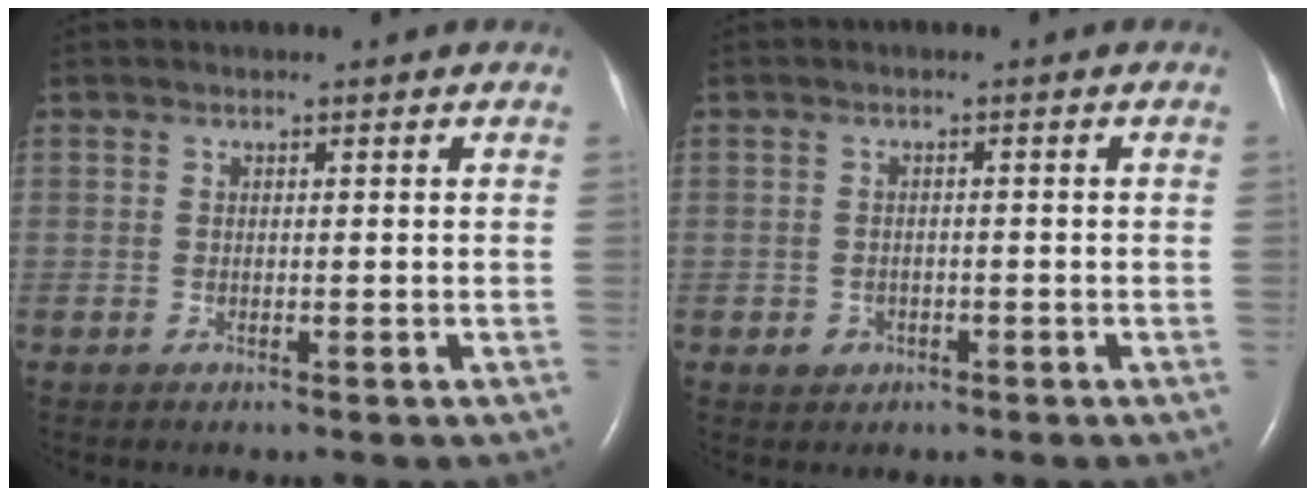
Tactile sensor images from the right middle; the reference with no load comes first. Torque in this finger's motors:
{"motor_torque": [-0.06, -0.18, -0.04, -0.02]}